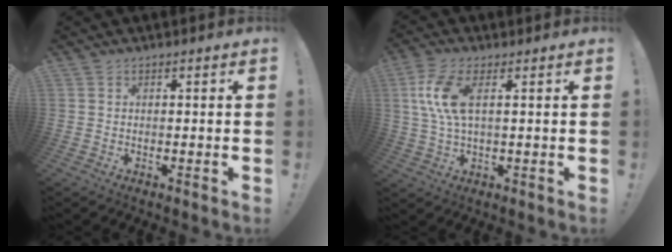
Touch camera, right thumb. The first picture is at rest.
{"total": 9.7, "force": [2.5, 3.7, 8.6], "torque": [-0.176, -0.005, 0.045]}